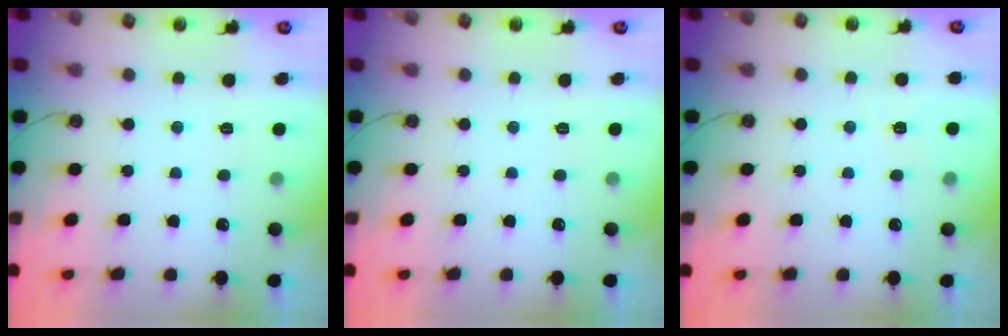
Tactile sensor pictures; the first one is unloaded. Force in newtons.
{"total": 0.0}
{"total": 3.0, "press": 2.4, "slide": 1.8}